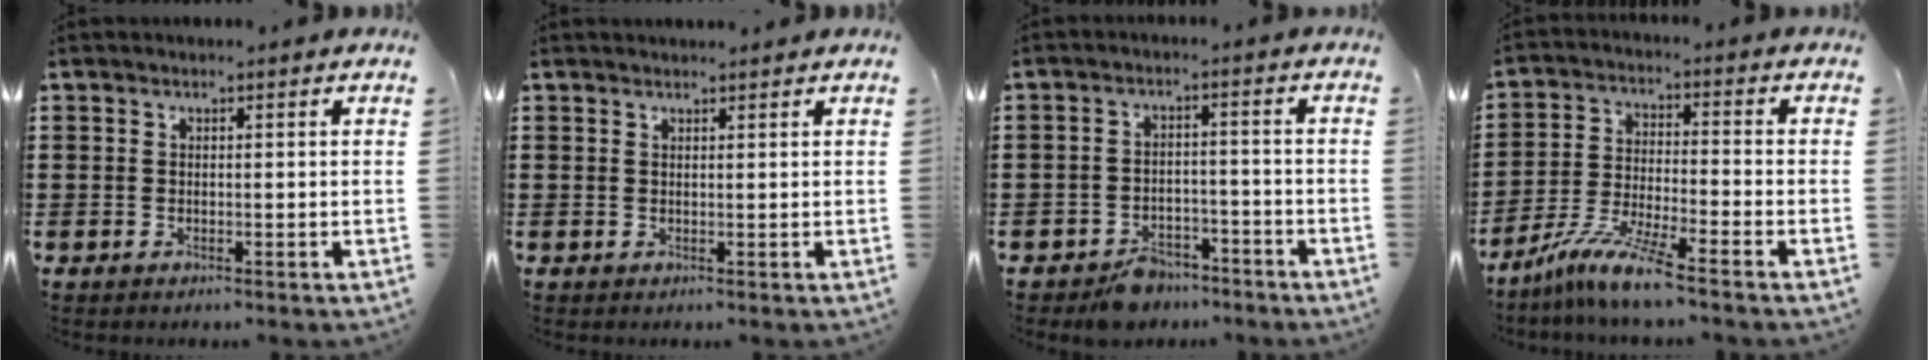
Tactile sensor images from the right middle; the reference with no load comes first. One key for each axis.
{"total": 0.9, "fx": 0.9, "fy": -0.1, "fz": 0.0, "tx": -0.002, "ty": -0.002, "tz": 0.019}
{"total": 3.9, "fx": -3.6, "fy": 1.4, "fz": 0.7, "tx": -0.016, "ty": 0.008, "tz": -0.071}
{"total": 8.4, "fx": -6.9, "fy": -0.3, "fz": 4.8, "tx": -0.106, "ty": -0.017, "tz": -0.136}